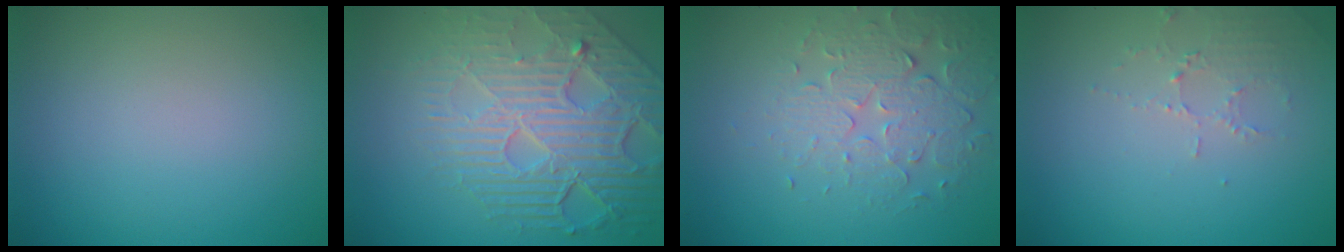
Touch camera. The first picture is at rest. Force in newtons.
{"total": 8.6, "press": 5.8, "slide": 6.4}
{"total": 3.8, "press": 3.4, "slide": 1.6}
{"total": 1.9, "press": 1.8, "slide": 0.4}